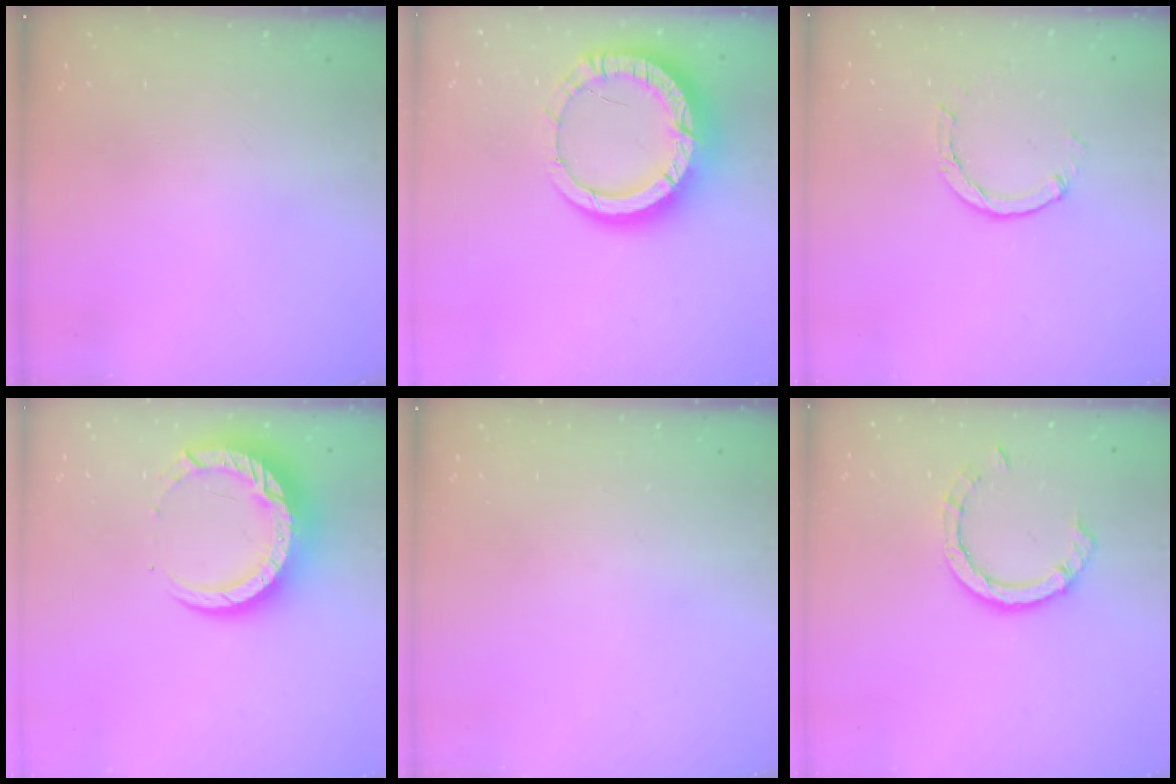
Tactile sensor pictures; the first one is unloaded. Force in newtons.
{"total": 17.7, "press": 17.7, "slide": 1.5}
{"total": 2.9, "press": 2.9, "slide": 0.4}
{"total": 13.5, "press": 13.4, "slide": 1.5}
{"total": 0.0}
{"total": 6.9, "press": 6.8, "slide": 0.8}